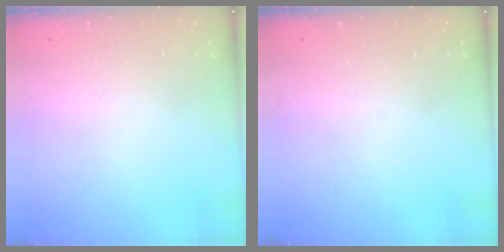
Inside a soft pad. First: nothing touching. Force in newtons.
{"total": 0.0}